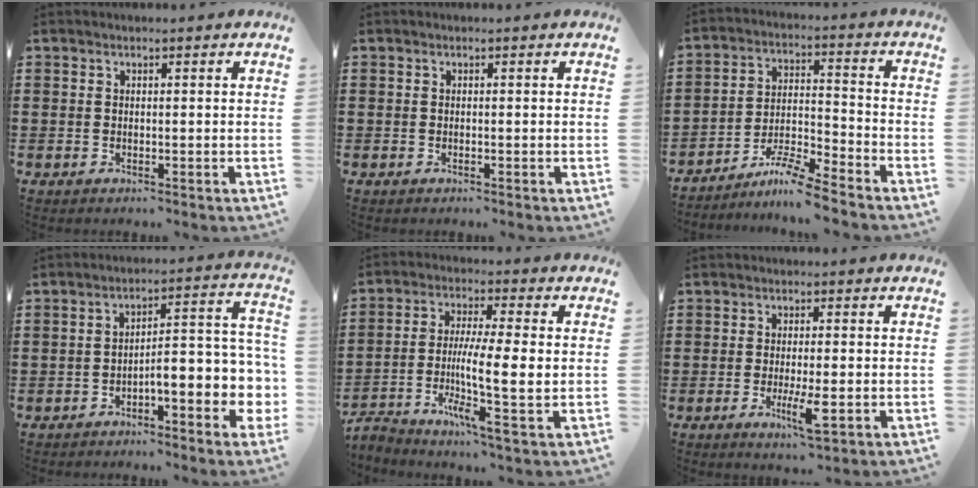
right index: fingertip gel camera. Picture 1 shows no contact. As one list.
[{"total": 0.0}, {"total": 7.3, "force": [-6.7, -0.2, 2.9], "torque": [-0.059, -0.001, -0.130]}, {"total": 6.2, "force": [-2.6, 1.9, 5.3], "torque": [-0.076, -0.028, -0.053]}, {"total": 8.1, "force": [-1.3, 1.3, 7.9], "torque": [-0.151, -0.007, -0.029]}, {"total": 5.3, "force": [-1.6, 1.0, 4.9], "torque": [-0.102, -0.016, -0.031]}]